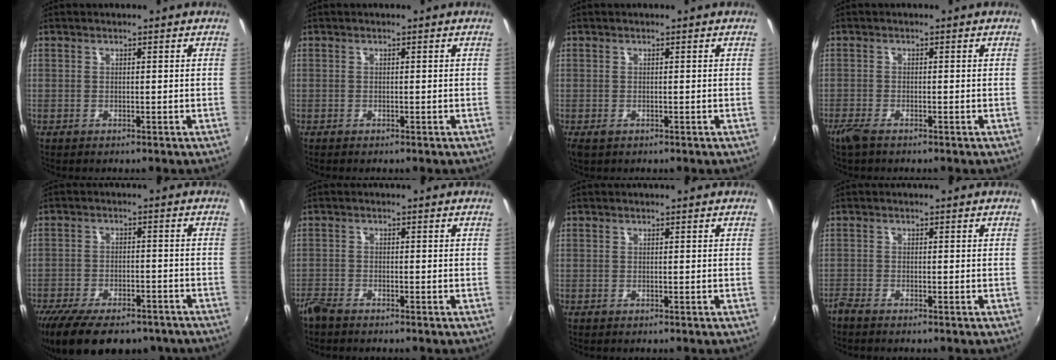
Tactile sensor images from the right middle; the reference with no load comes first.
{"total": 0.0}
{"total": 1.3, "force": [-0.7, 0.8, 0.8], "torque": [-0.015, -0.006, -0.012]}
{"total": 2.7, "force": [-2.1, 0.6, 1.6], "torque": [-0.042, -0.009, -0.044]}
{"total": 19.1, "force": [-14.1, 8.1, 10.1], "torque": [-0.213, -0.039, -0.206]}
{"total": 3.3, "force": [-3.0, 0.8, 1.2], "torque": [-0.036, -0.013, -0.062]}
{"total": 0.0}
{"total": 1.6, "force": [-1.5, 0.0, 0.5], "torque": [-0.017, -0.007, -0.033]}